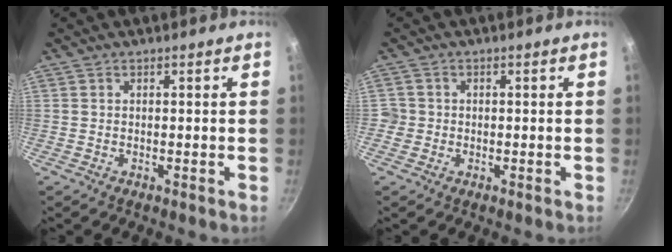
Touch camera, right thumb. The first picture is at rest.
{"total": 2.1, "force": [-0.5, 2.0, 0.3], "torque": [0.006, 0.009, -0.010]}